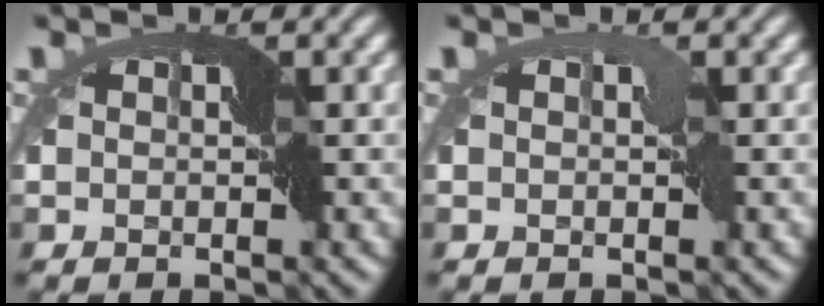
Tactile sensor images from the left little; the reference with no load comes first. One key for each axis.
{"total": 0.7, "fx": 0.0, "fy": 0.4, "fz": 0.6, "tx": -0.001, "ty": 0.002, "tz": -0.001}